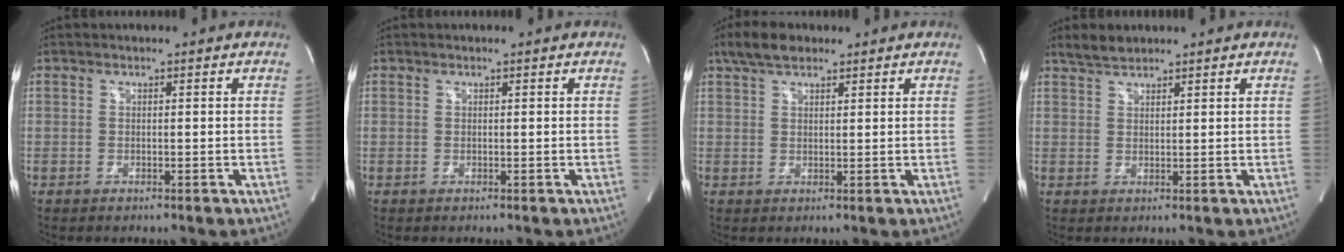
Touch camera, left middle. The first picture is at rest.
{"total": 0.0}
{"total": 4.9, "force": [3.6, 2.0, 2.7], "torque": [-0.060, 0.019, 0.068]}
{"total": 2.8, "force": [2.5, 0.8, 0.8], "torque": [-0.022, 0.012, 0.049]}